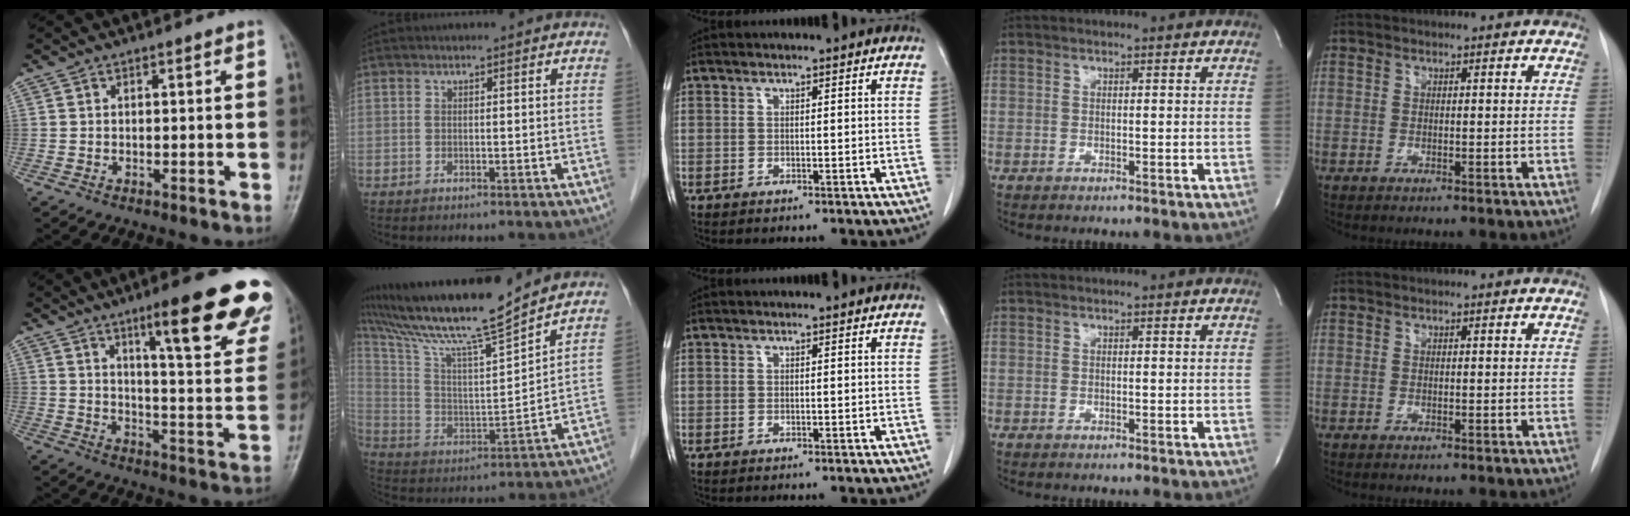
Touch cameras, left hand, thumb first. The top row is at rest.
{"thumb": {"total": 22.4, "force": [13.9, 3.9, 17.2], "torque": [-0.194, -0.061, 0.186]}, "index": {"total": 17.4, "force": [14.8, -0.7, 9.2], "torque": [-0.175, 0.005, 0.258]}}